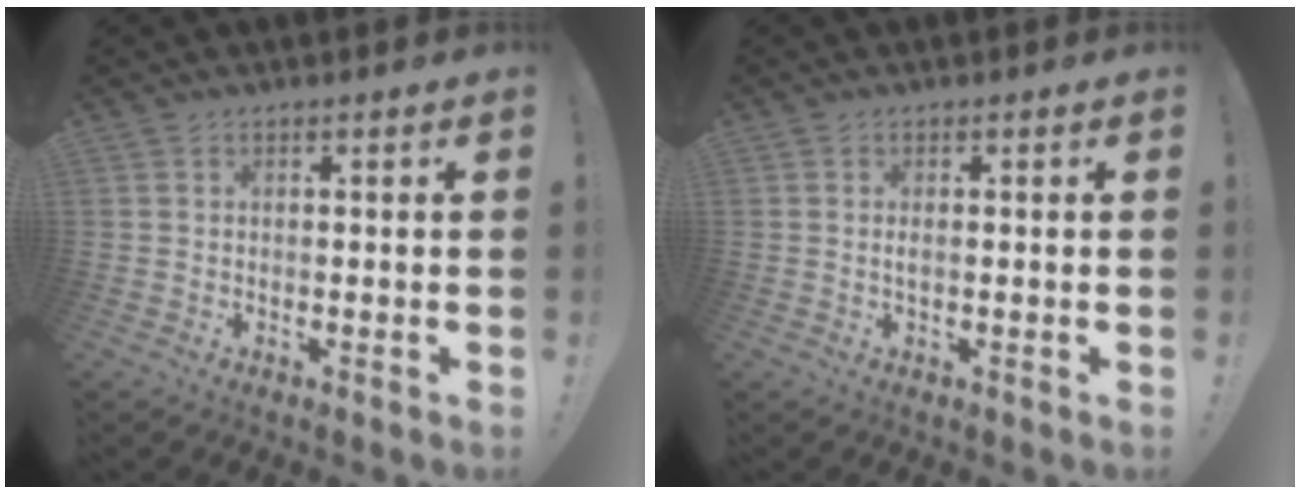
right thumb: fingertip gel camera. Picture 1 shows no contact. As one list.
[{"total": 0.9, "force": [-0.1, 0.2, 0.9], "torque": [-0.017, 0.001, -0.003]}]